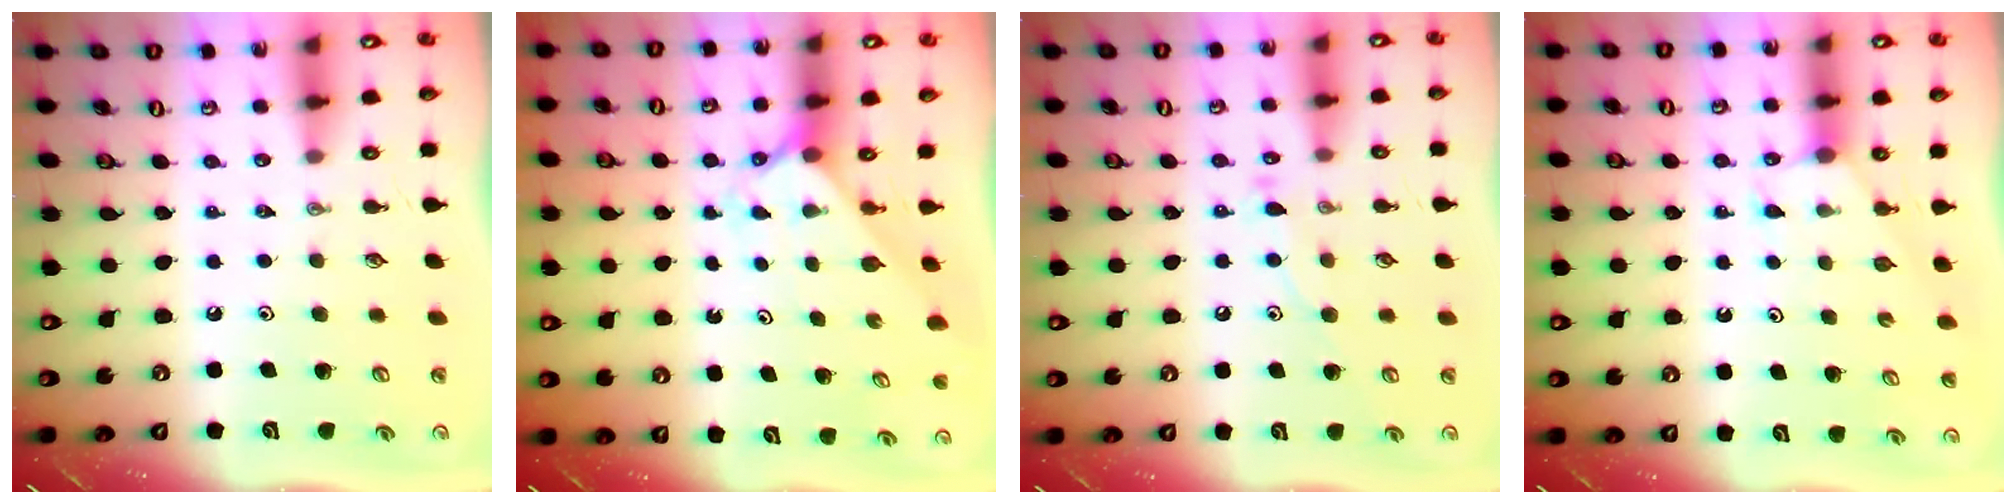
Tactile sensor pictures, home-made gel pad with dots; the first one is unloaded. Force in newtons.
{"total": 2.1, "press": 2.1, "slide": 0.3}
{"total": 8.9, "press": 8.8, "slide": 0.7}
{"total": 2.9, "press": 2.9, "slide": 0.3}